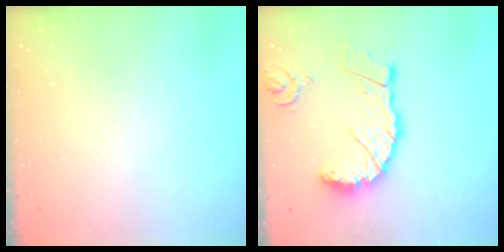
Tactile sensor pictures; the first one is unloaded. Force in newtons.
{"total": 18.1, "press": 18.0, "slide": 2.3}